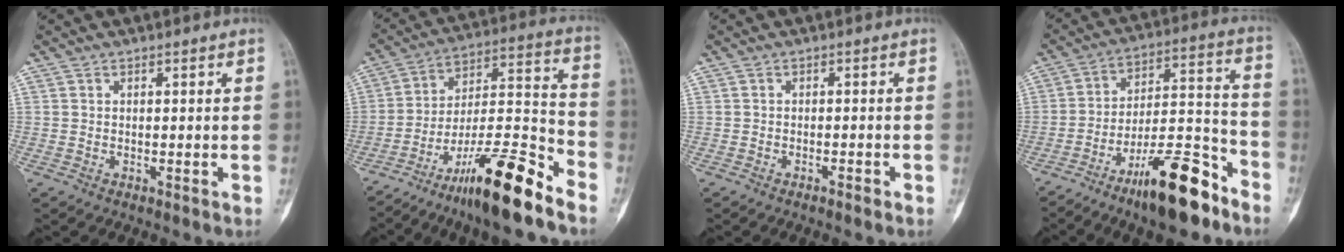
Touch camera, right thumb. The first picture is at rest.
{"total": 19.0, "force": [-13.3, 2.7, 13.2], "torque": [-0.233, 0.088, -0.223]}
{"total": 1.0, "force": [-0.8, 0.2, 0.6], "torque": [-0.016, 0.007, -0.012]}
{"total": 17.3, "force": [-11.3, 5.0, 12.0], "torque": [-0.179, 0.090, -0.189]}